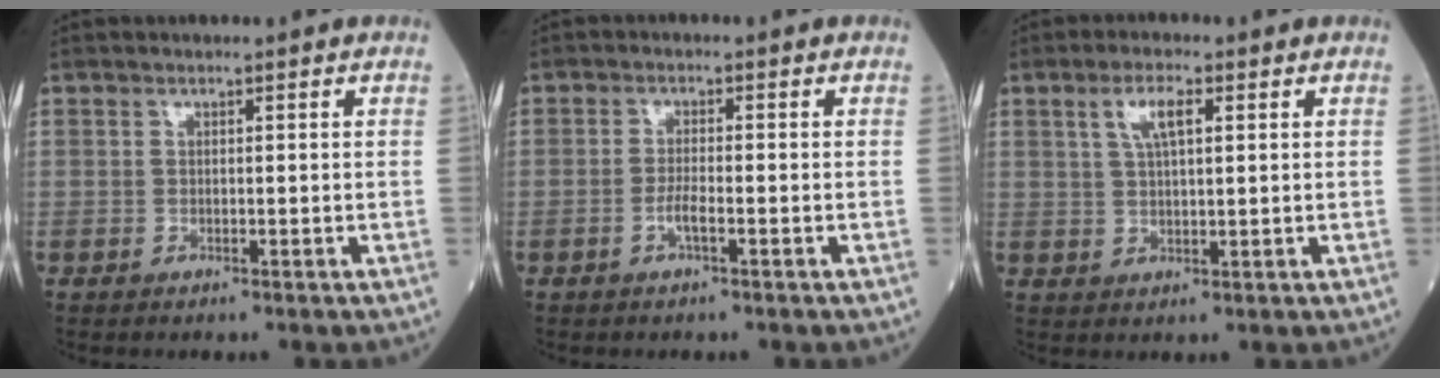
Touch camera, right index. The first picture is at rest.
{"total": 2.2, "force": [-1.0, 0.1, 1.9], "torque": [-0.038, 0.000, -0.021]}
{"total": 4.4, "force": [1.8, 1.1, 3.9], "torque": [-0.080, 0.009, 0.036]}